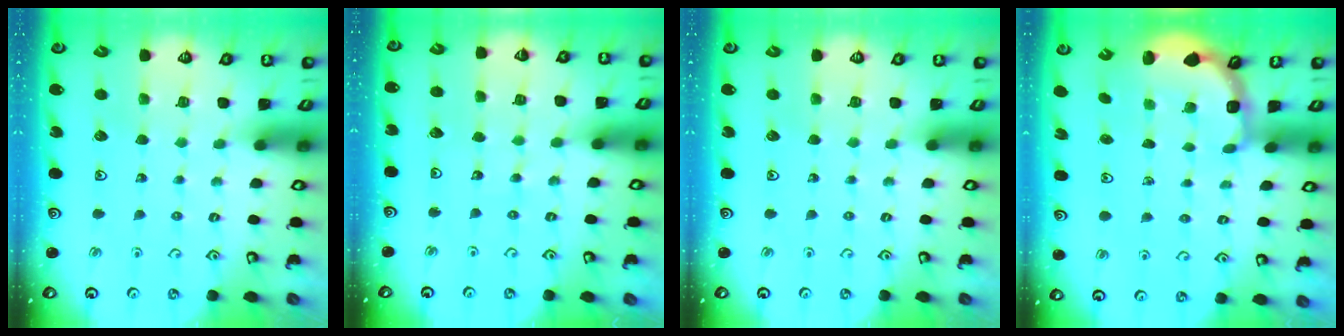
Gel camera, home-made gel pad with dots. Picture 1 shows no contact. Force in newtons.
{"total": 4.9, "press": 4.8, "slide": 0.7}
{"total": 0.0}
{"total": 3.1, "press": 2.2, "slide": 2.2}